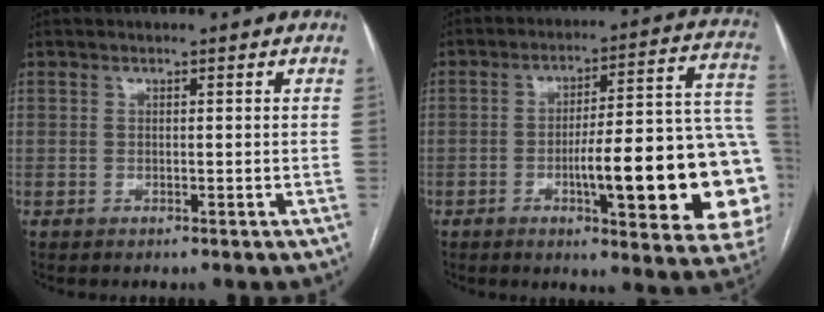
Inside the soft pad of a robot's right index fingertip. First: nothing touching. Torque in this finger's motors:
{"motor_torque": [0.92, -0.20, 0.62, 0.21]}